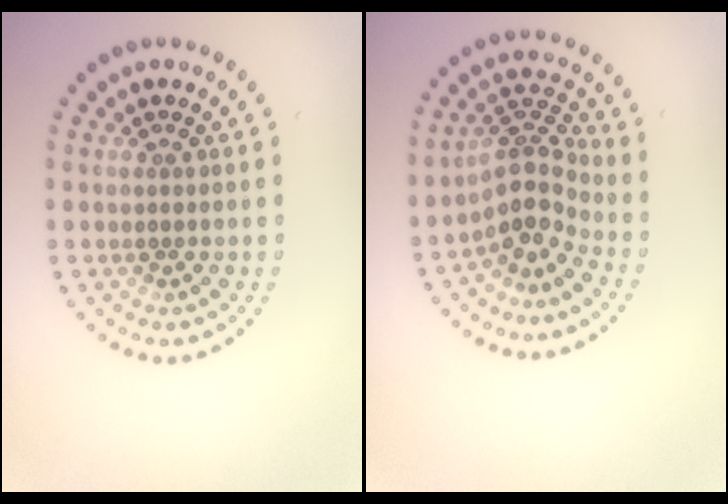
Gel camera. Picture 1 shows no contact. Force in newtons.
{"total": 3.8, "press": 2.9, "slide": 2.4}